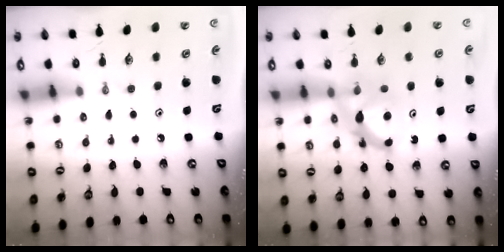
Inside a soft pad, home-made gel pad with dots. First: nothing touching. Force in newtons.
{"total": 7.9, "press": 7.9, "slide": 0.4}